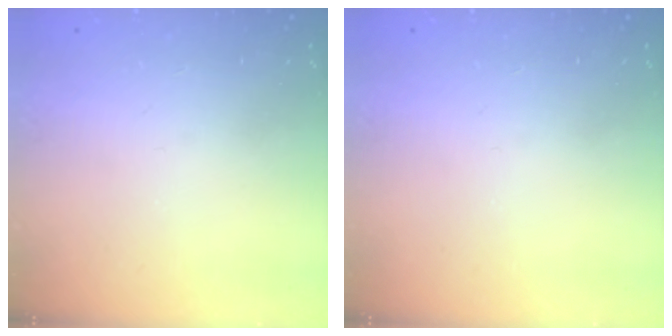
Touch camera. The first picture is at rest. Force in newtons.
{"total": 0.0}